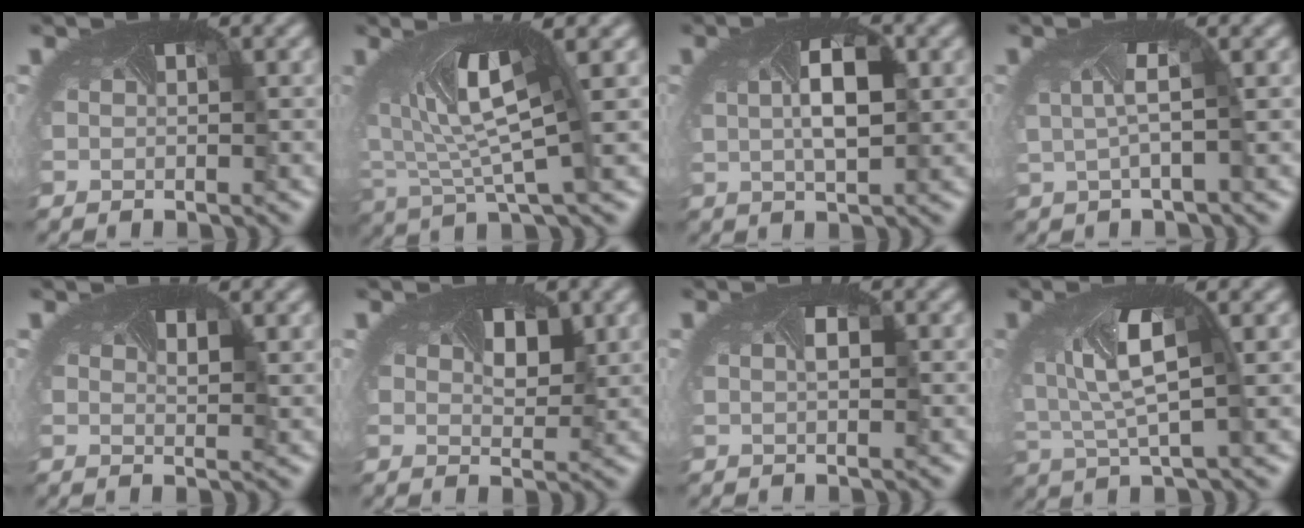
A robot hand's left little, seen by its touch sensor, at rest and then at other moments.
{"total": 6.4, "force": [1.6, 2.3, 5.8], "torque": [-0.131, -0.003, 0.024]}
{"total": 4.0, "force": [0.6, 1.8, 3.5], "torque": [-0.078, 0.002, 0.012]}
{"total": 1.5, "force": [-0.1, 0.2, 1.5], "torque": [-0.045, 0.000, 0.000]}
{"total": 1.3, "force": [0.8, 0.4, 0.9], "torque": [-0.019, -0.002, 0.009]}
{"total": 2.2, "force": [0.8, 1.5, 1.4], "torque": [-0.024, -0.001, 0.009]}
{"total": 0.7, "force": [0.0, 0.3, 0.7], "torque": [-0.013, 0.001, 0.002]}
{"total": 5.8, "force": [1.0, 2.6, 5.1], "torque": [-0.122, 0.004, 0.014]}